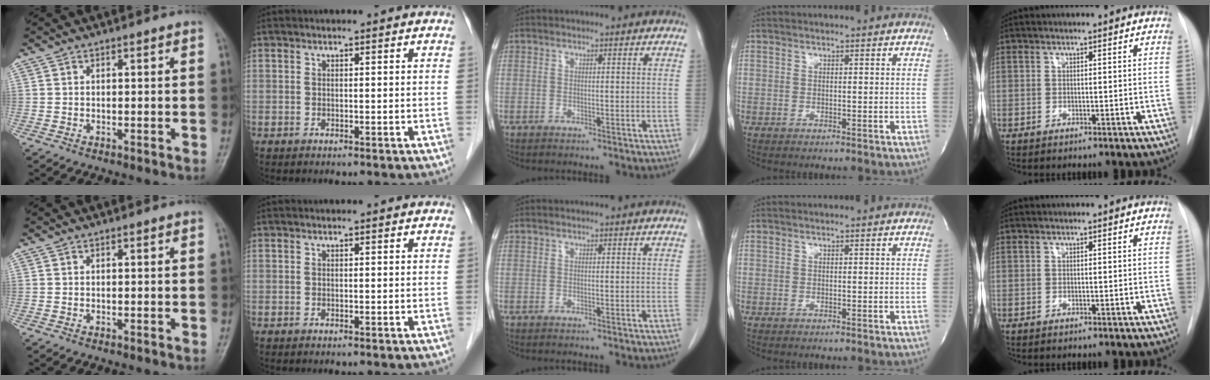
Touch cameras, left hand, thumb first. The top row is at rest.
{}